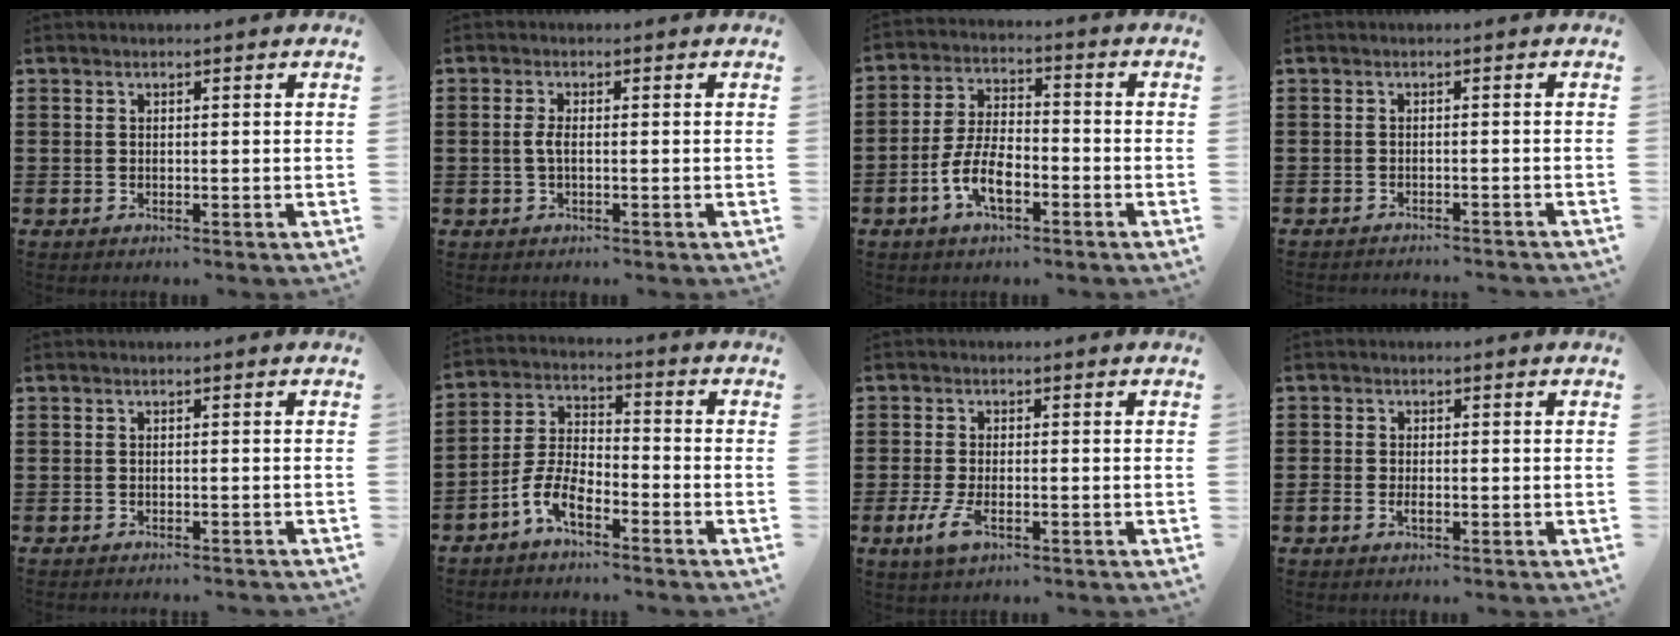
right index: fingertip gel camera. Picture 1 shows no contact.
{"total": 2.0, "force": [-0.3, 0.5, 1.9], "torque": [-0.050, -0.005, -0.011]}
{"total": 7.6, "force": [-3.4, 3.2, 6.0], "torque": [-0.141, -0.004, -0.069]}
{"total": 1.3, "force": [-1.3, -0.1, 0.0], "torque": [-0.004, 0.004, -0.027]}
{"total": 0.7, "force": [-0.6, 0.0, 0.0], "torque": [-0.003, 0.000, -0.013]}
{"total": 6.3, "force": [-4.2, 2.2, 4.1], "torque": [-0.113, -0.003, -0.091]}
{"total": 3.9, "force": [-1.7, 1.4, 3.2], "torque": [-0.083, -0.010, -0.037]}
{"total": 1.5, "force": [-0.7, 0.7, 1.1], "torque": [-0.021, -0.001, -0.012]}